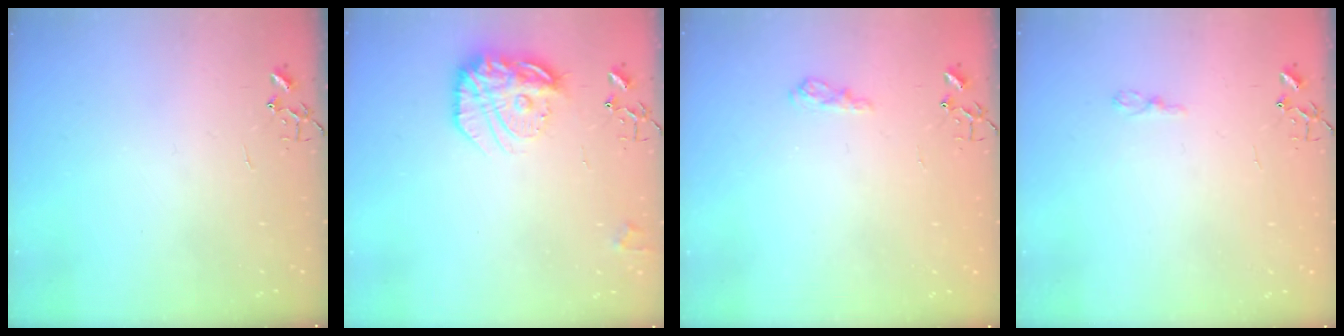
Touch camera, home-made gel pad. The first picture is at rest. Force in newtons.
{"total": 17.4, "press": 17.3, "slide": 1.2}
{"total": 9.8, "press": 9.7, "slide": 1.0}
{"total": 3.8, "press": 3.8, "slide": 0.4}